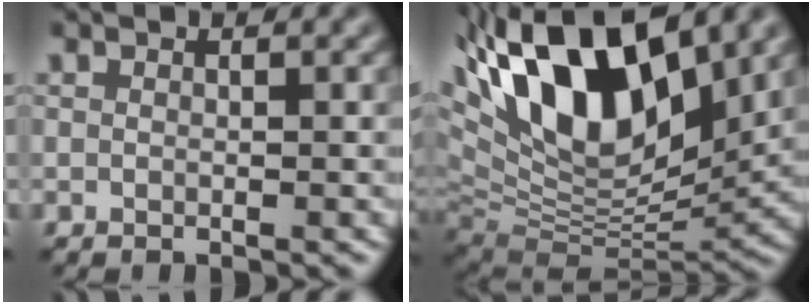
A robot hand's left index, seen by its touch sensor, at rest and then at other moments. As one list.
[{"total": 17.4, "force": [7.6, 8.4, 13.2], "torque": [-0.262, 0.029, 0.136]}]